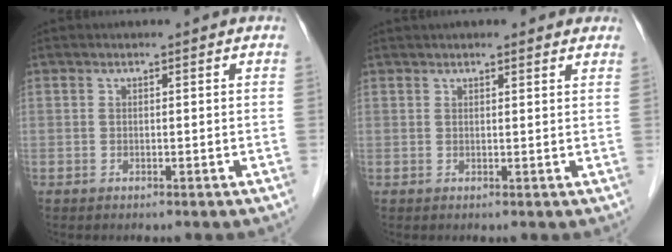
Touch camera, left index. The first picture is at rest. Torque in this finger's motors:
{"motor_torque": [0.99, -1.15, 0.67, 0.05]}